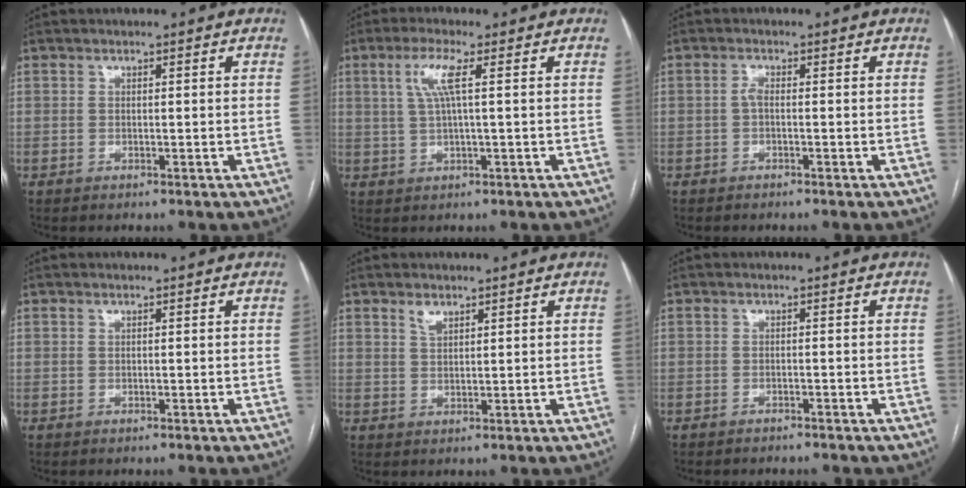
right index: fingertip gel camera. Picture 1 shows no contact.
{"total": 4.9, "force": [1.4, 0.3, 4.7], "torque": [-0.102, 0.008, 0.032]}
{"total": 1.2, "force": [-0.4, 0.5, 1.1], "torque": [-0.022, 0.005, -0.010]}
{"total": 0.0}
{"total": 2.2, "force": [1.5, 1.1, 1.1], "torque": [-0.024, 0.001, 0.034]}
{"total": 2.8, "force": [-2.5, 1.1, 0.8], "torque": [-0.014, -0.002, -0.025]}